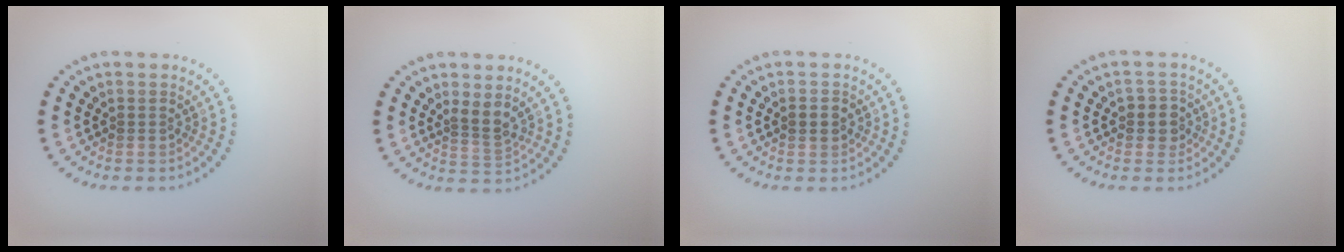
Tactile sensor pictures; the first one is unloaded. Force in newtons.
{"total": 2.1, "press": 1.6, "slide": 1.3}
{"total": 1.8, "press": 1.8, "slide": 0.0}
{"total": 2.0, "press": 1.8, "slide": 0.9}